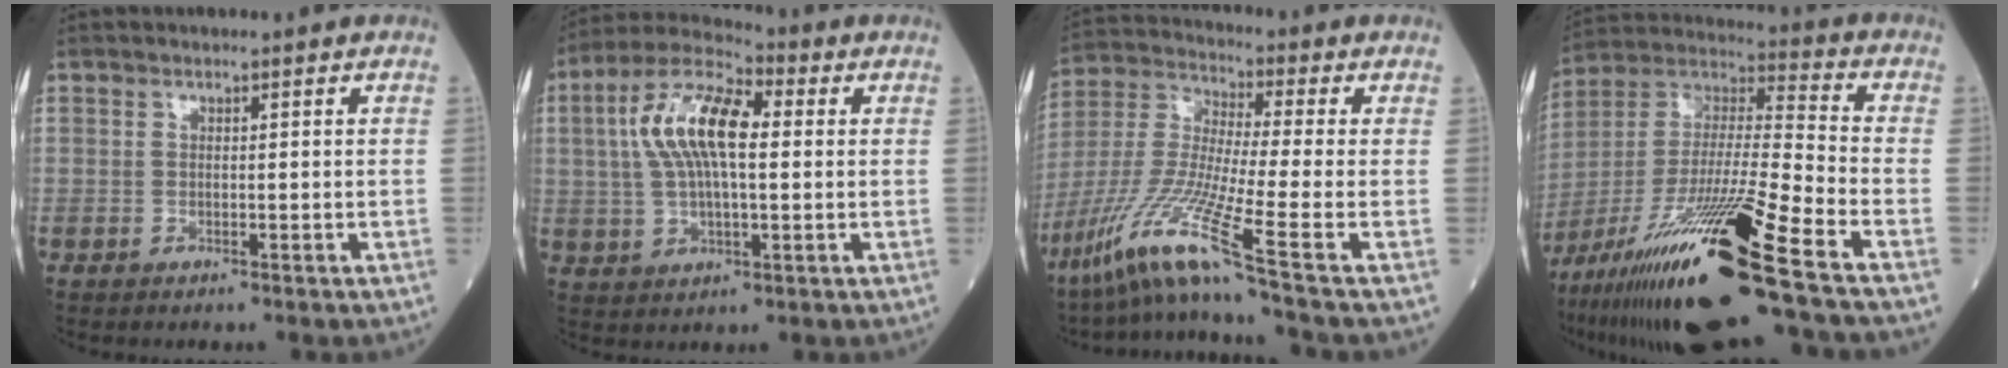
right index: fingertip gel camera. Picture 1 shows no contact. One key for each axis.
{"total": 12.5, "fx": 2.0, "fy": 4.5, "fz": 11.5, "tx": -0.241, "ty": 0.028, "tz": 0.034}
{"total": 14.7, "fx": -9.3, "fy": -2.7, "fz": 11.1, "tx": -0.241, "ty": -0.032, "tz": -0.173}
{"total": 24.6, "fx": -15.0, "fy": -0.3, "fz": 19.5, "tx": -0.371, "ty": -0.042, "tz": -0.274}